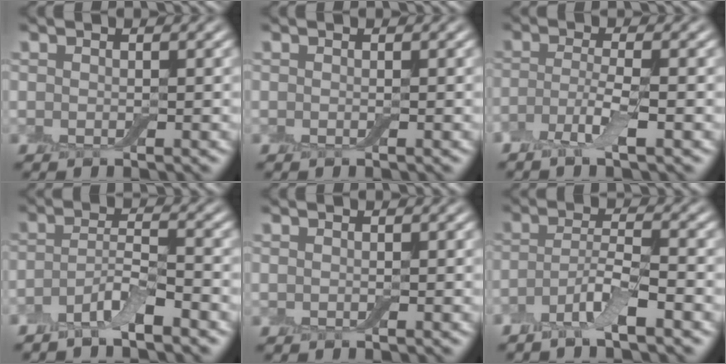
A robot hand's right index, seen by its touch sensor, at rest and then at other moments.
{"total": 0.0}
{"total": 2.7, "force": [-1.5, 0.4, 2.2], "torque": [-0.050, -0.002, -0.036]}
{"total": 3.5, "force": [-2.6, 0.6, 2.2], "torque": [-0.043, 0.003, -0.059]}
{"total": 0.0}
{"total": 3.7, "force": [-2.3, 0.6, 2.8], "torque": [-0.055, 0.002, -0.054]}